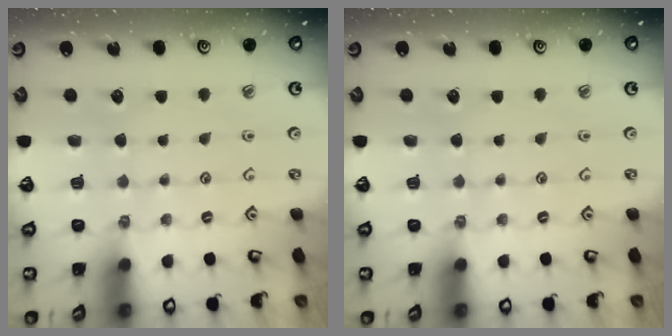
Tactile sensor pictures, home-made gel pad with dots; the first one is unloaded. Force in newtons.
{"total": 0.0}